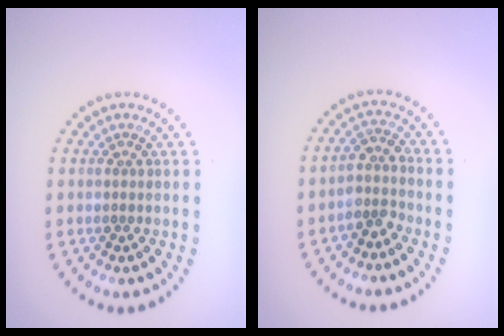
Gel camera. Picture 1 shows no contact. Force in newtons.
{"total": 2.3, "press": 1.8, "slide": 1.4}